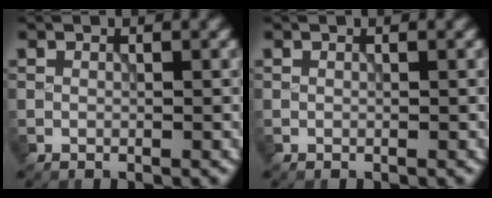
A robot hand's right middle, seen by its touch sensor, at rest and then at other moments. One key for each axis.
{"total": 0.0}